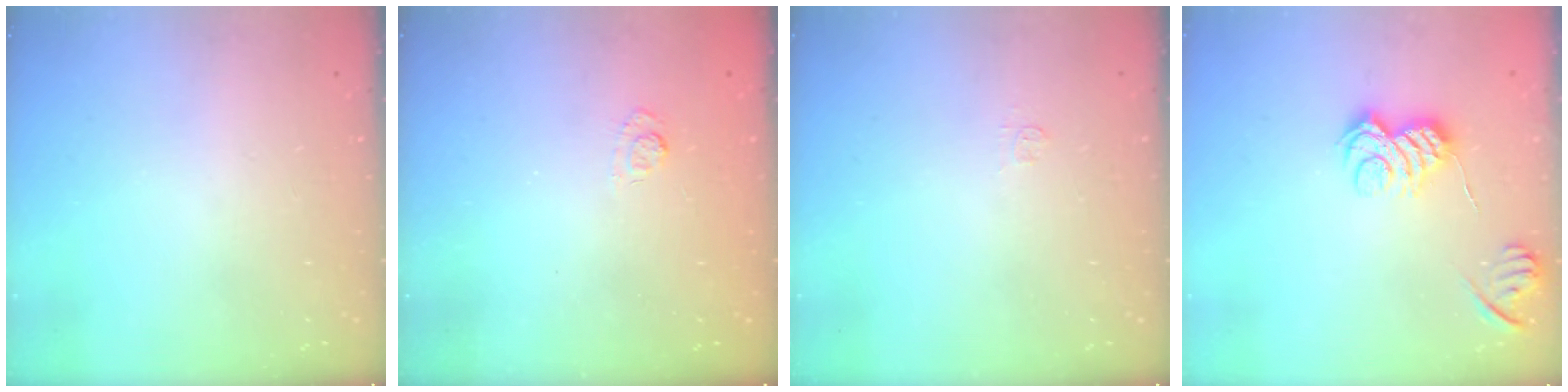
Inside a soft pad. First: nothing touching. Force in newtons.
{"total": 2.7, "press": 2.3, "slide": 1.5}
{"total": 3.1, "press": 3.0, "slide": 0.4}
{"total": 8.5, "press": 8.5, "slide": 0.6}